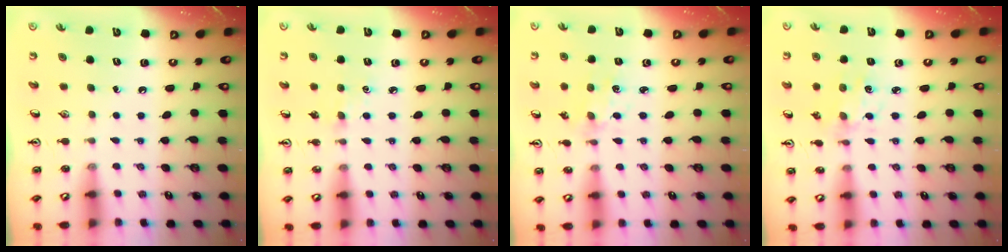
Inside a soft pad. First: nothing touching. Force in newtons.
{"total": 2.2, "press": 2.2, "slide": 0.4}
{"total": 1.7, "press": 1.7, "slide": 0.3}
{"total": 2.1, "press": 2.0, "slide": 0.6}